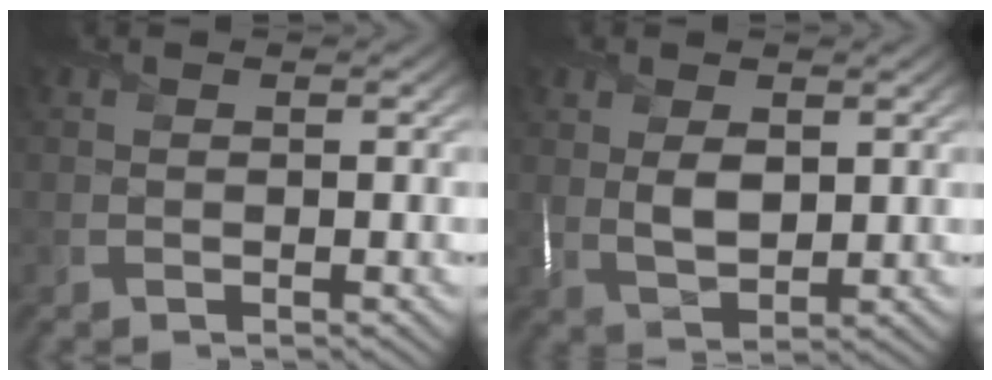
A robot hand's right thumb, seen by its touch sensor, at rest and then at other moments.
{"total": 3.5, "force": [1.0, 2.0, 2.7], "torque": [-0.060, -0.003, 0.021]}